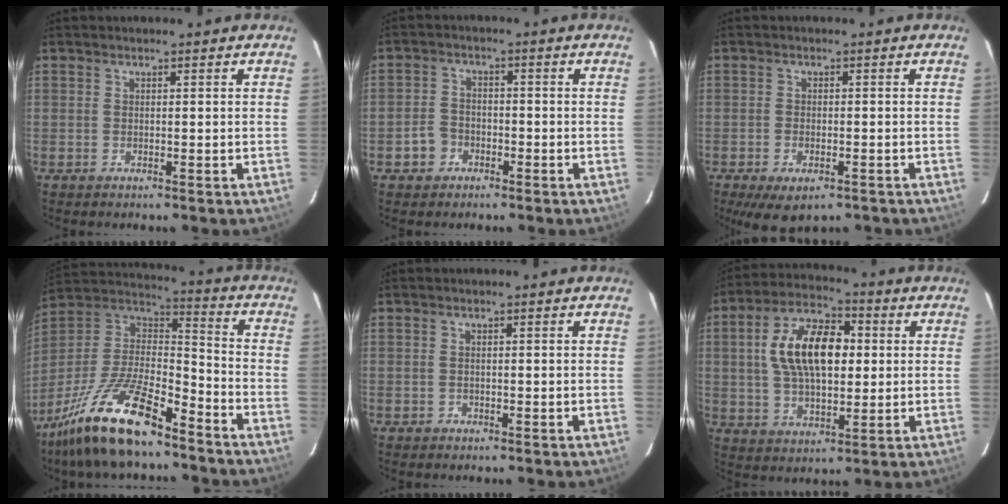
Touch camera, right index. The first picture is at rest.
{"total": 4.3, "force": [-2.3, 3.5, 0.9], "torque": [-0.024, 0.012, -0.038]}
{"total": 7.0, "force": [-4.4, 3.4, 4.4], "torque": [-0.095, -0.025, -0.065]}
{"total": 20.3, "force": [-14.3, 5.9, 13.1], "torque": [-0.272, -0.016, -0.260]}
{"total": 0.7, "force": [-0.4, 0.5, -0.1], "torque": [0.003, 0.001, -0.006]}
{"total": 14.9, "force": [2.2, 7.9, 12.5], "torque": [-0.228, 0.026, 0.038]}